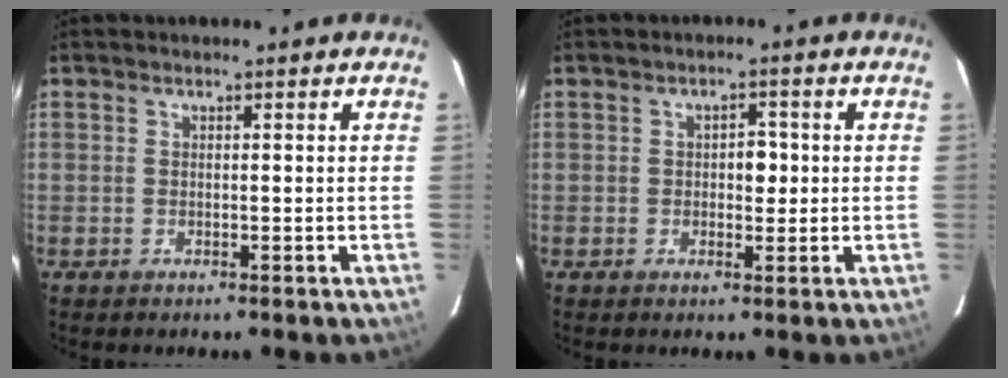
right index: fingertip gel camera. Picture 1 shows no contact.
{"total": 2.8, "force": [0.1, 1.6, 2.3], "torque": [-0.030, 0.007, 0.003]}